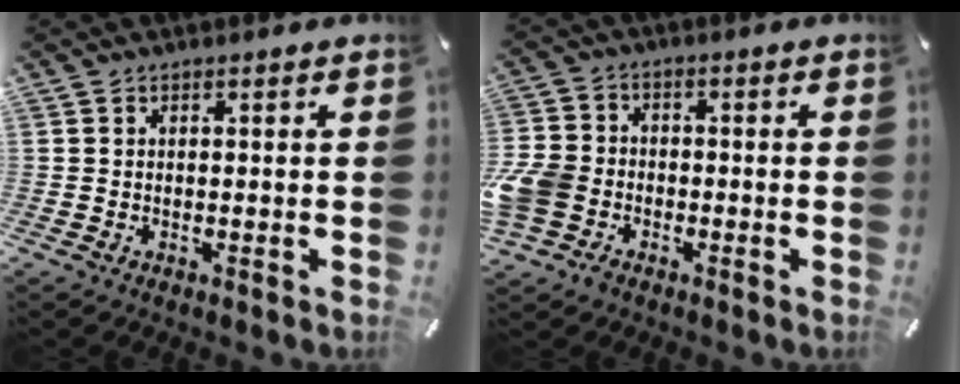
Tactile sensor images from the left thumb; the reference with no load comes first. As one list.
[{"total": 7.9, "force": [-3.3, 6.5, 3.1], "torque": [-0.083, 0.025, -0.062]}]